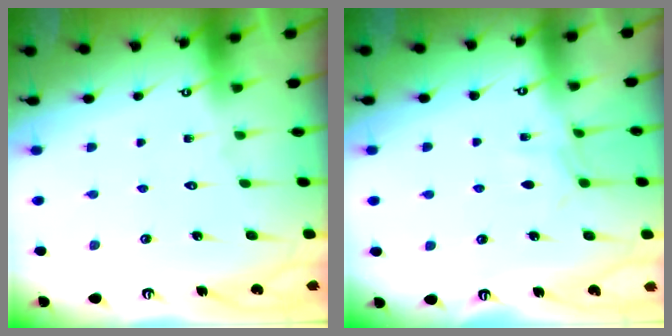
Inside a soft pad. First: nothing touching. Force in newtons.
{"total": 4.6, "press": 4.5, "slide": 0.5}